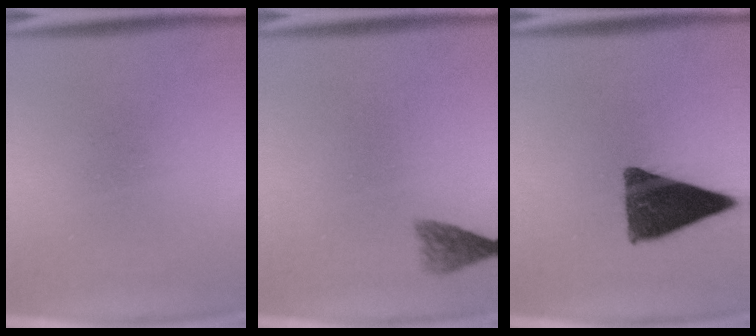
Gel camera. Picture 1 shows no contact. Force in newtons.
{"total": 2.3}
{"total": 12.9}